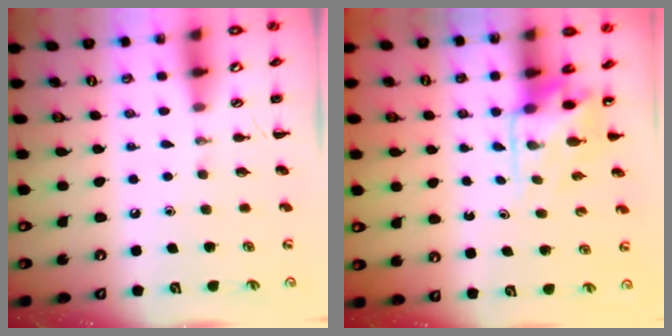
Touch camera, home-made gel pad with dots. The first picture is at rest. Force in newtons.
{"total": 4.3, "press": 4.2, "slide": 1.0}